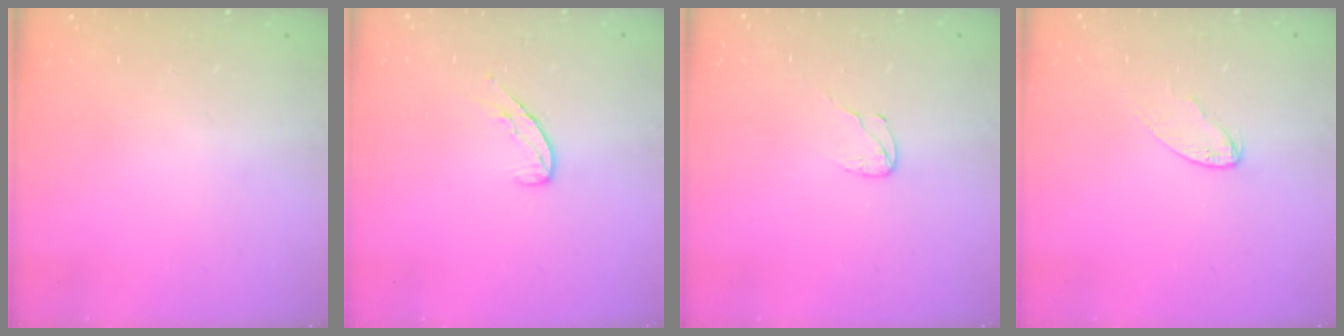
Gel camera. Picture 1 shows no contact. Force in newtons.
{"total": 6.3, "press": 6.3, "slide": 0.6}
{"total": 2.7, "press": 2.7, "slide": 0.2}
{"total": 4.0, "press": 3.9, "slide": 0.4}